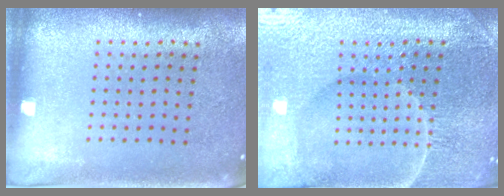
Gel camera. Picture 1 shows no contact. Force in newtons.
{"total": 5.3, "press": 5.0, "slide": 1.8}